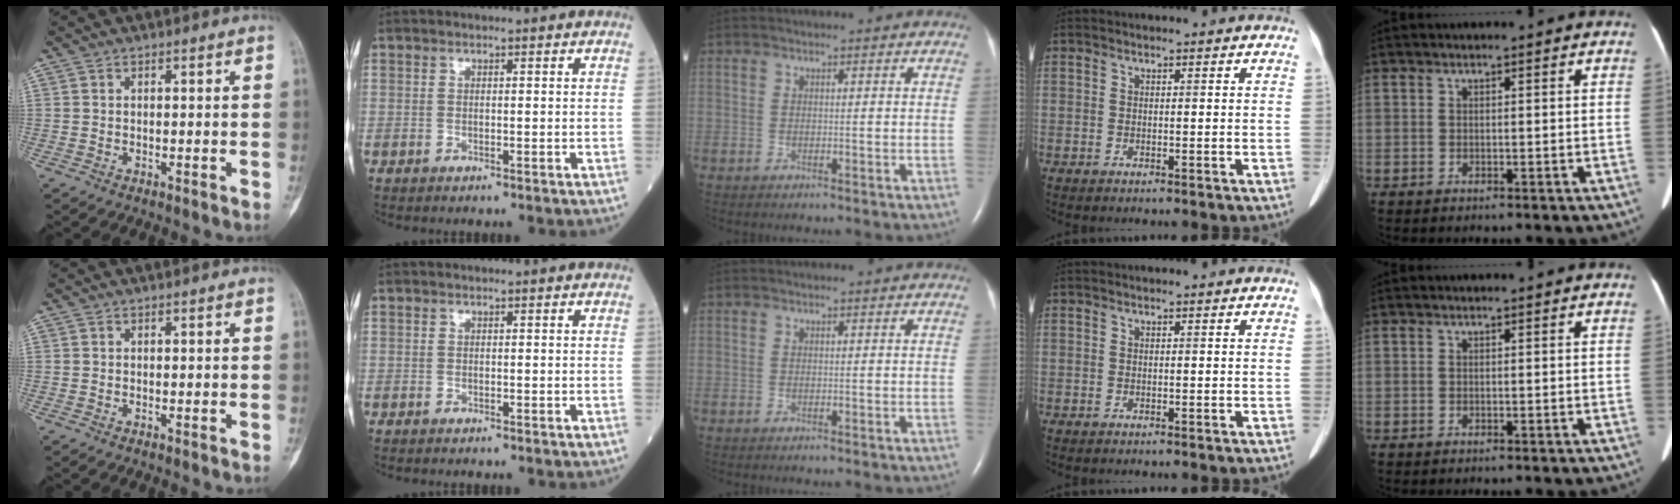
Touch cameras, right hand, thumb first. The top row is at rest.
{}